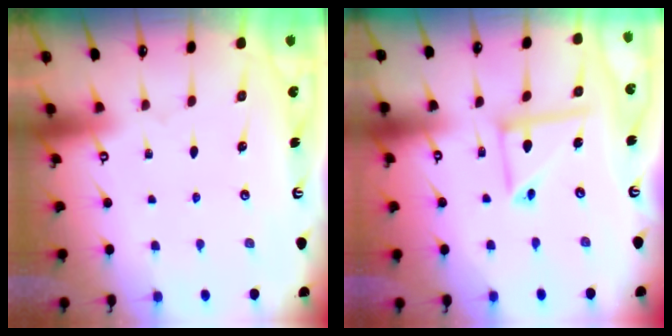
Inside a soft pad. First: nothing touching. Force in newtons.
{"total": 7.9, "press": 7.8, "slide": 0.6}